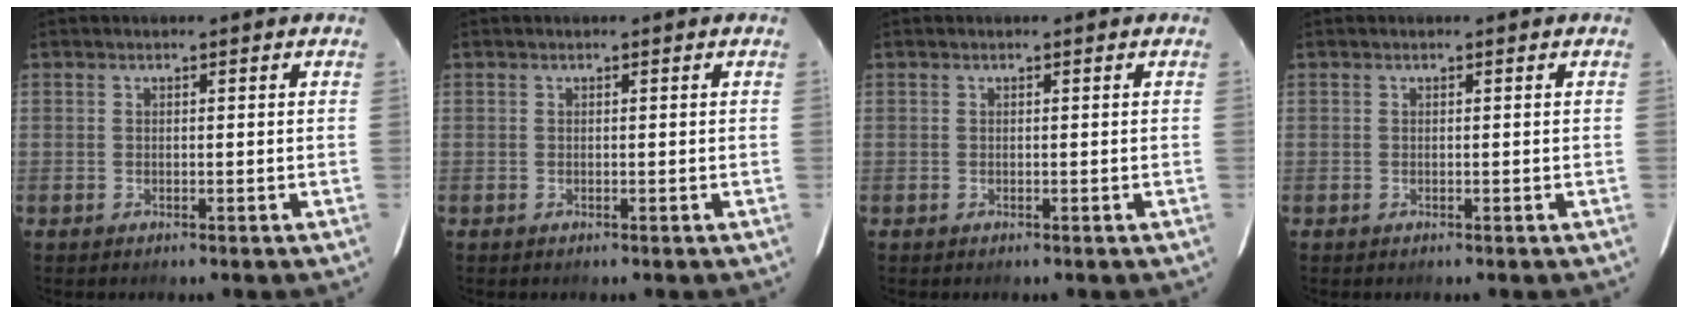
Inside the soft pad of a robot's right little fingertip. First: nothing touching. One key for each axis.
{"total": 0.0}
{"total": 0.0}
{"total": 0.0}